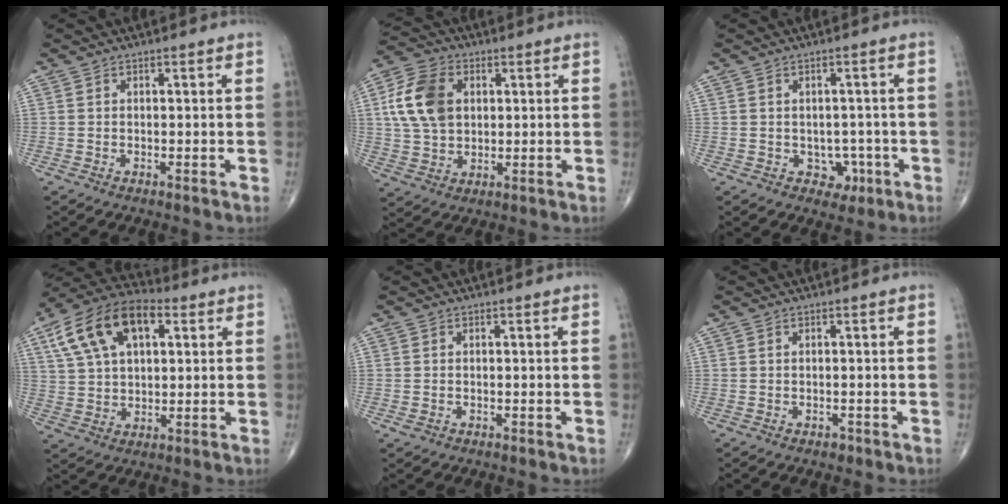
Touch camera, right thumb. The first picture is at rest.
{"total": 12.2, "force": [2.6, 8.6, 8.3], "torque": [-0.150, 0.005, 0.046]}
{"total": 4.1, "force": [-1.3, 3.4, 1.9], "torque": [0.003, 0.008, -0.011]}
{"total": 16.9, "force": [6.2, 9.4, 12.6], "torque": [-0.215, 0.015, 0.106]}
{"total": 0.9, "force": [-0.3, 0.7, 0.5], "torque": [-0.012, 0.002, -0.002]}
{"total": 0.8, "force": [-0.5, 0.5, 0.4], "torque": [-0.003, 0.000, -0.007]}